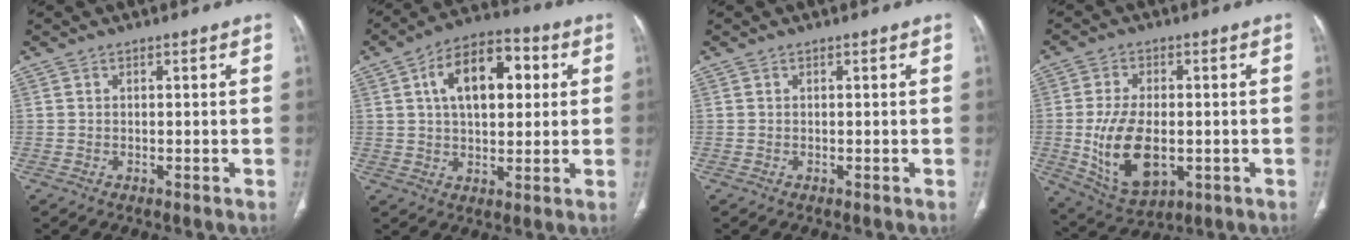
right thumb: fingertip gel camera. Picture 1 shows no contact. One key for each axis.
{"total": 14.6, "fx": 3.8, "fy": 8.2, "fz": 11.5, "tx": -0.161, "ty": 0.015, "tz": 0.057}
{"total": 0.0}
{"total": 13.7, "fx": -2.1, "fy": 7.7, "fz": 11.1, "tx": -0.200, "ty": -0.006, "tz": -0.018}